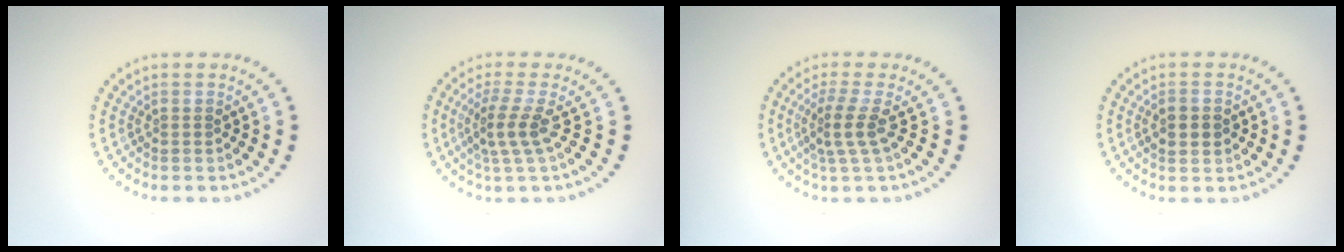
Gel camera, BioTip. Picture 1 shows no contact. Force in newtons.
{"total": 2.7, "press": 1.9, "slide": 1.8}
{"total": 2.7, "press": 1.9, "slide": 1.9}
{"total": 1.8, "press": 1.8, "slide": 0.0}